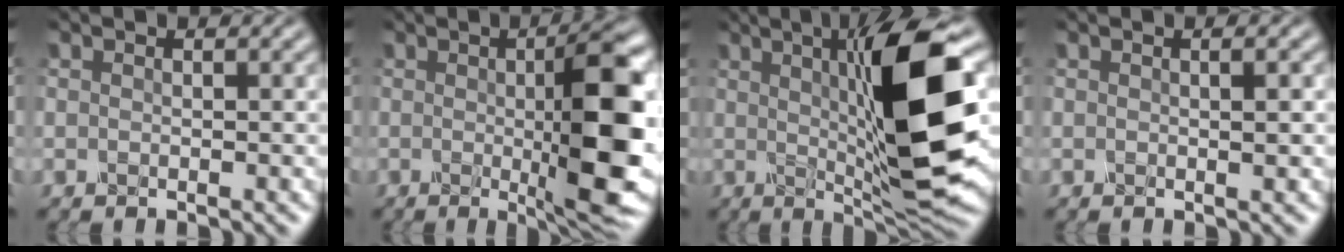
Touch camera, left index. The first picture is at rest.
{"total": 10.1, "force": [0.0, 2.0, 9.9], "torque": [-0.121, -0.009, 0.003]}
{"total": 12.1, "force": [1.6, 2.2, 11.8], "torque": [-0.170, -0.001, 0.034]}
{"total": 1.1, "force": [0.2, 0.2, 1.0], "torque": [-0.015, 0.003, 0.001]}